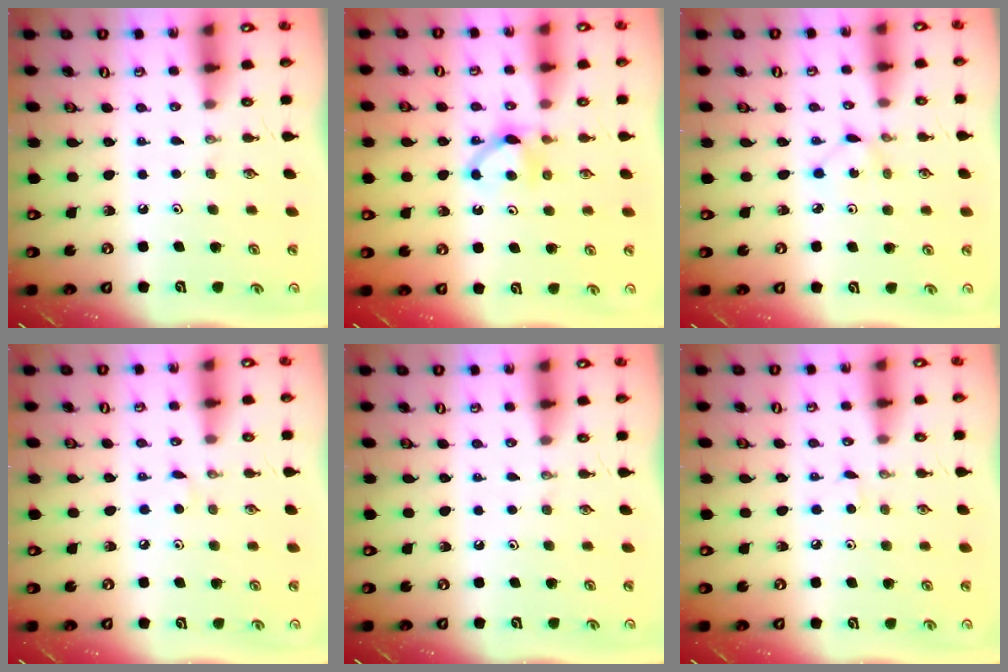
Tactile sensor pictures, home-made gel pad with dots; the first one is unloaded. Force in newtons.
{"total": 5.4, "press": 5.3, "slide": 0.6}
{"total": 1.2, "press": 1.2, "slide": 0.1}
{"total": 2.7, "press": 2.7, "slide": 0.4}
{"total": 0.0}
{"total": 3.4, "press": 3.4, "slide": 0.4}